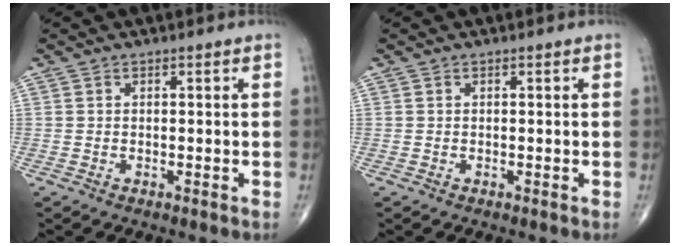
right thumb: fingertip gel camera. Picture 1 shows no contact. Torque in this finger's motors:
{"motor_torque": [-0.01, 0.01, -0.02, 0.02, 0.03]}